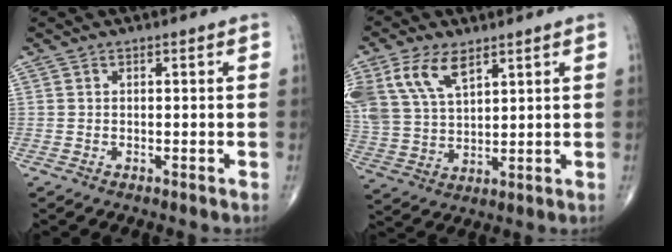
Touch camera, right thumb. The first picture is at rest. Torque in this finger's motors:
{"motor_torque": [0.42, 0.59, 1.31, 0.85, 0.18]}